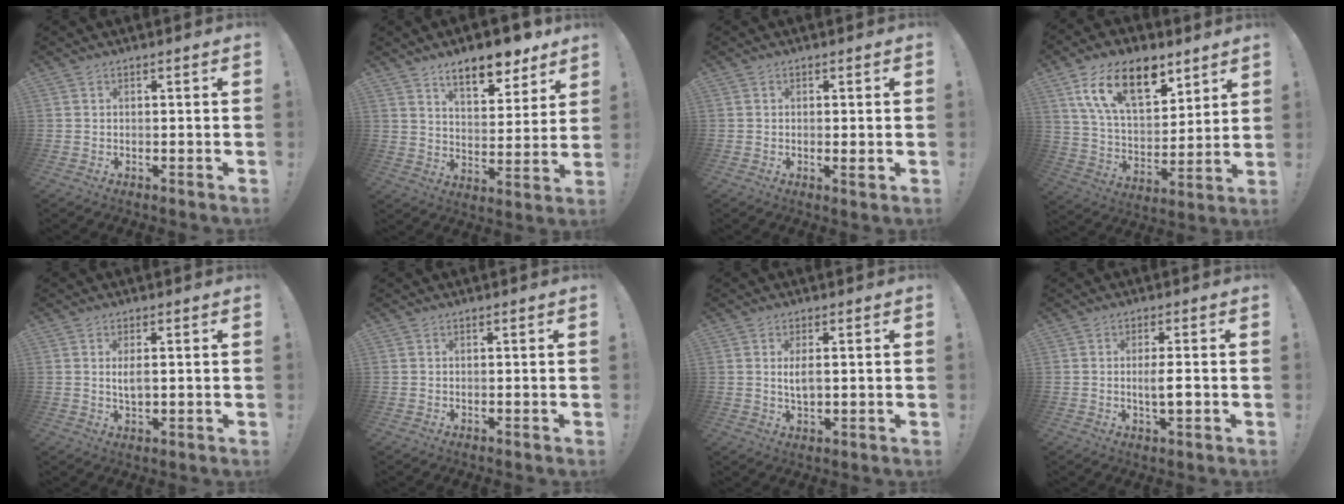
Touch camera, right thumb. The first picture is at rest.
{"total": 12.7, "force": [9.4, 4.9, 6.9], "torque": [-0.091, -0.064, 0.160]}
{"total": 1.8, "force": [0.0, 0.2, 1.8], "torque": [-0.027, -0.003, 0.000]}
{"total": 18.7, "force": [10.5, 9.5, 12.2], "torque": [-0.202, -0.046, 0.189]}
{"total": 2.9, "force": [0.4, 1.1, 2.7], "torque": [-0.044, -0.005, 0.005]}
{"total": 0.0}
{"total": 3.7, "force": [0.6, 1.4, 3.4], "torque": [-0.063, -0.007, 0.006]}
{"total": 3.9, "force": [-0.6, 0.6, 3.8], "torque": [-0.063, -0.001, -0.013]}